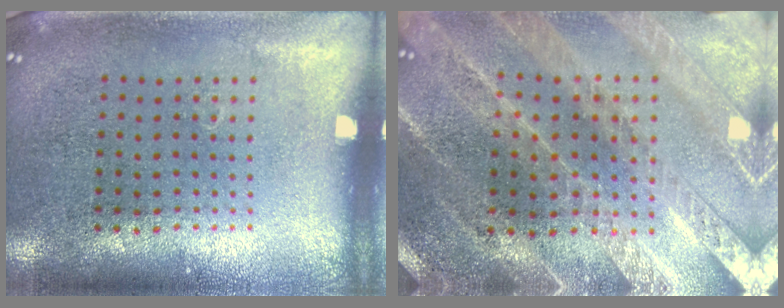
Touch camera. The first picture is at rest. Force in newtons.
{"total": 2.4, "press": 2.4, "slide": 0.4}